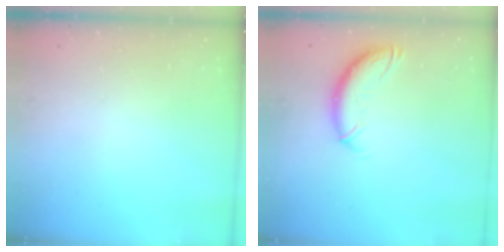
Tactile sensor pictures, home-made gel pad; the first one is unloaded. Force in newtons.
{"total": 10.3, "press": 10.3, "slide": 1.2}